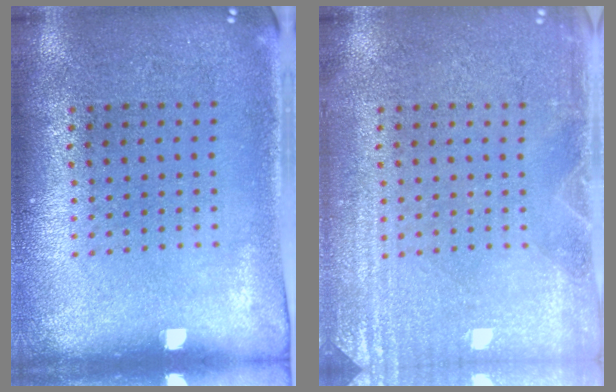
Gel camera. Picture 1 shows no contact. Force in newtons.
{"total": 2.9, "press": 2.9, "slide": 0.5}